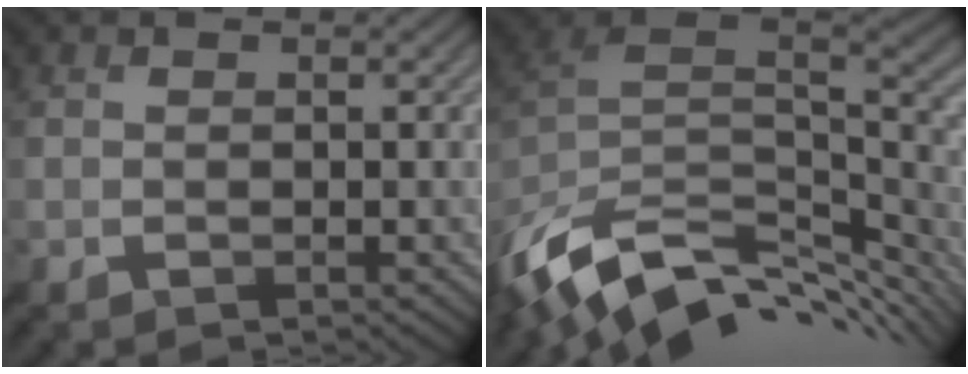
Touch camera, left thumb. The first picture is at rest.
{"total": 13.3, "force": [-6.4, 6.9, 9.4], "torque": [-0.221, -0.014, -0.106]}